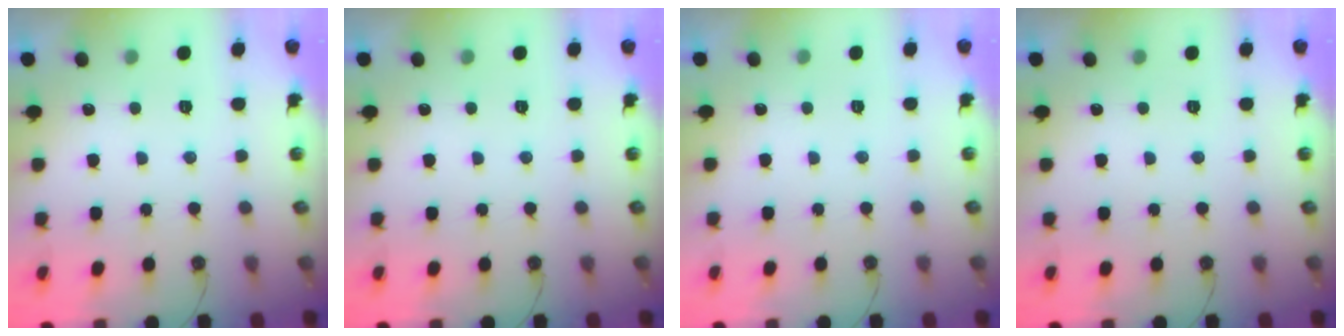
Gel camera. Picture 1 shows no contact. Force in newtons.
{"total": 0.0}
{"total": 0.0}
{"total": 0.0}